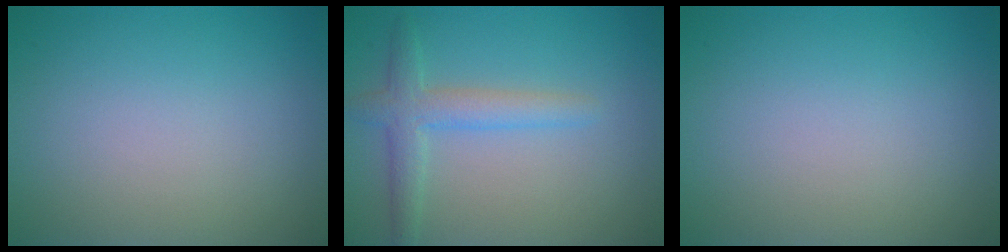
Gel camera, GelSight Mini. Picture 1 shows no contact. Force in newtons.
{"total": 3.0, "press": 3.0, "slide": 0.2}
{"total": 0.0}